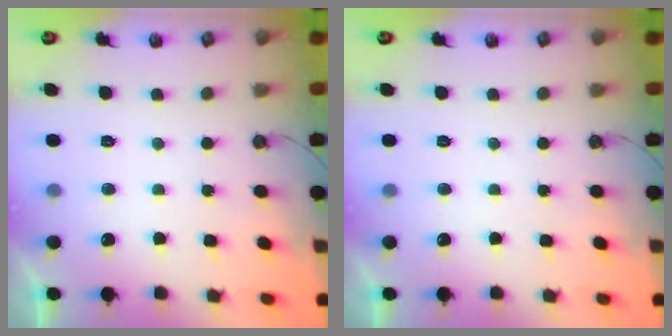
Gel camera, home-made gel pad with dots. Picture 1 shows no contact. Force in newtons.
{"total": 0.0}